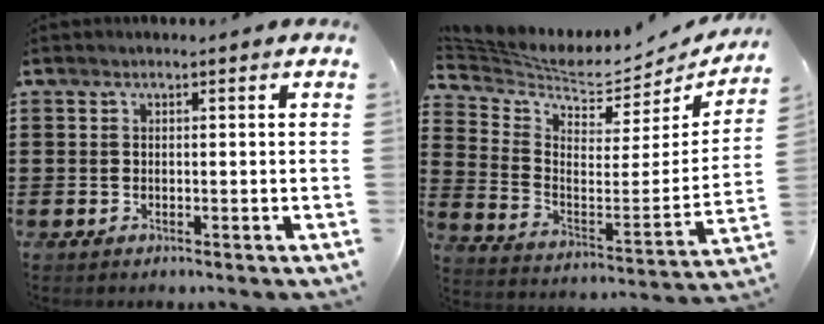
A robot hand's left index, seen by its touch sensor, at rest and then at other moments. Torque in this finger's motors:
{"motor_torque": [1.08, -1.06, 0.06, -0.01]}